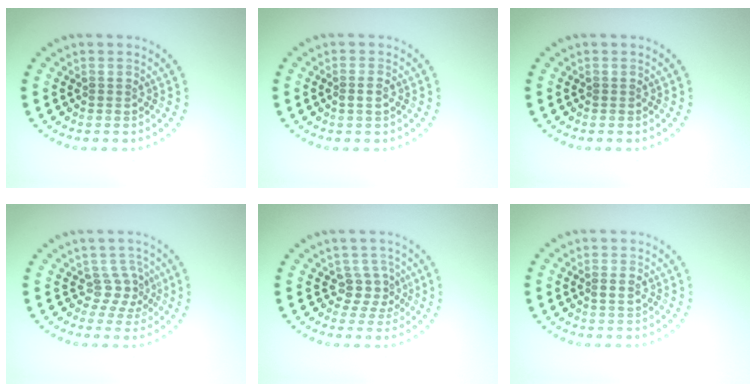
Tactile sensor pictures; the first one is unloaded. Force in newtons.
{"total": 1.2, "press": 1.0, "slide": 0.6}
{"total": 0.0}
{"total": 2.1, "press": 1.5, "slide": 1.5}
{"total": 2.3, "press": 1.7, "slide": 1.5}
{"total": 1.1, "press": 1.1, "slide": 0.4}